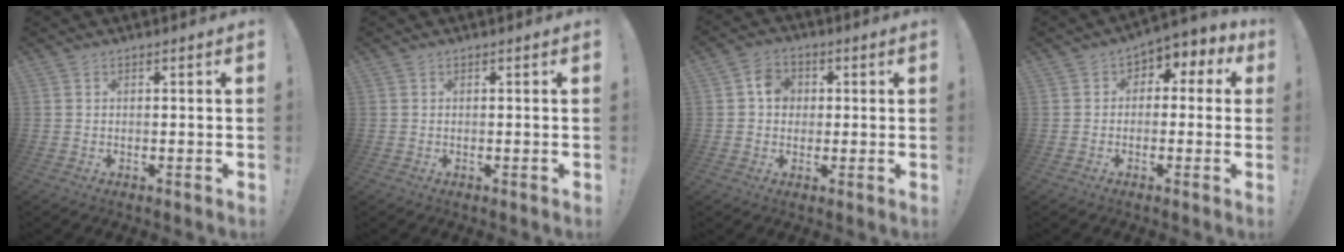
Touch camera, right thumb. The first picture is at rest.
{"total": 0.0}
{"total": 6.0, "force": [0.9, 5.2, 2.8], "torque": [-0.032, 0.007, 0.014]}
{"total": 4.2, "force": [-1.3, 3.4, 2.1], "torque": [-0.018, 0.013, -0.024]}